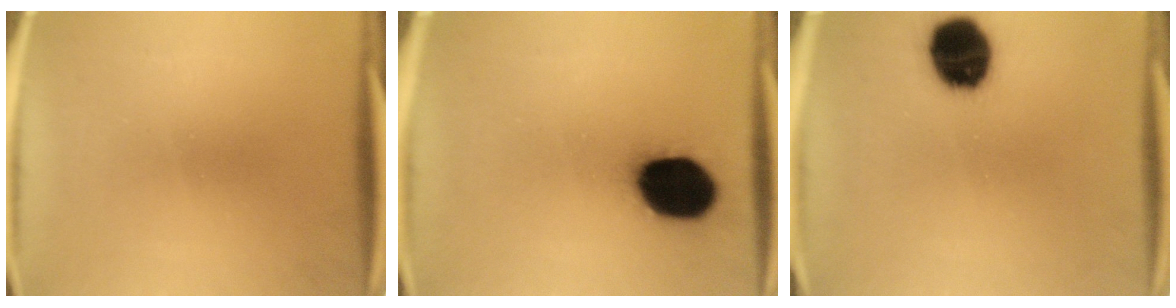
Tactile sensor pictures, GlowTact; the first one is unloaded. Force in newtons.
{"total": 17.8}
{"total": 14.6}